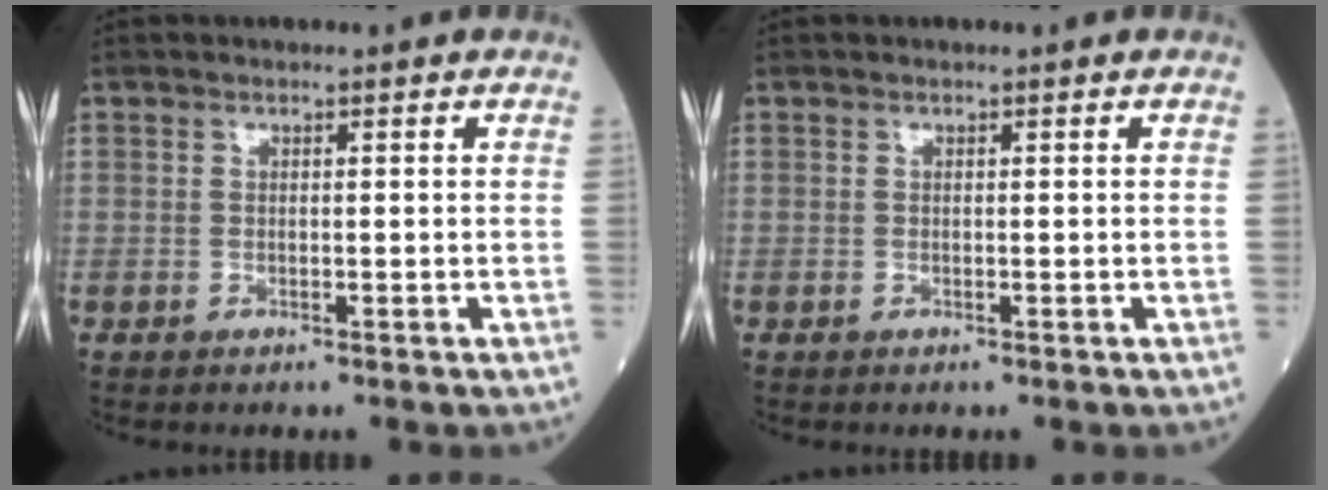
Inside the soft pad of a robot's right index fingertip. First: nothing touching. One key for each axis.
{"total": 0.0}